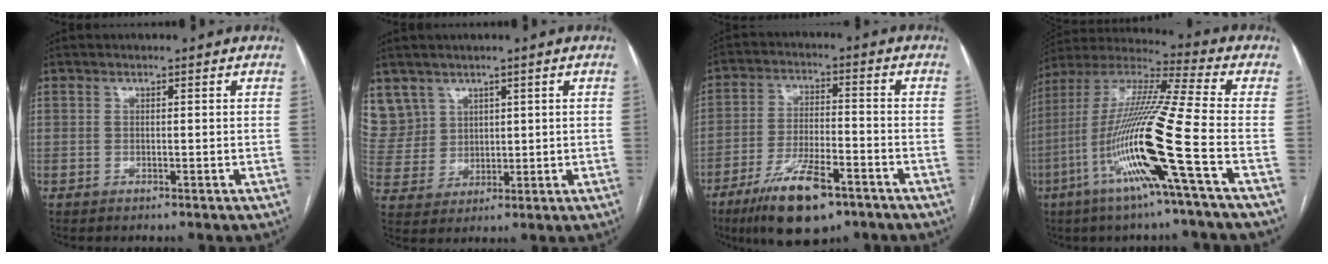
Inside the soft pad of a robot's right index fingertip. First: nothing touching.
{"total": 9.1, "force": [5.5, 7.2, 0.5], "torque": [-0.021, 0.027, 0.132]}
{"total": 12.7, "force": [-7.9, 3.5, 9.3], "torque": [-0.174, -0.014, -0.134]}
{"total": 18.6, "force": [-6.5, -1.4, 17.4], "torque": [-0.351, -0.013, -0.134]}